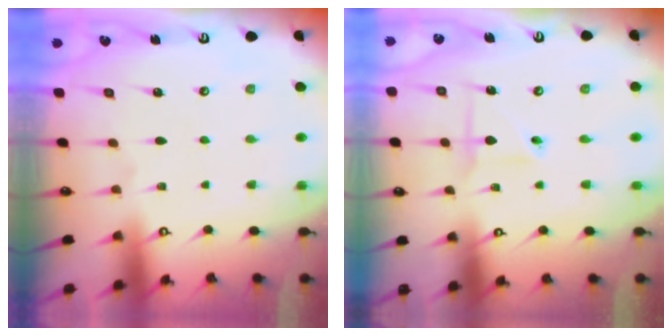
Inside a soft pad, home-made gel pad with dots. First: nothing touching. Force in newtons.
{"total": 4.1, "press": 4.1, "slide": 0.3}